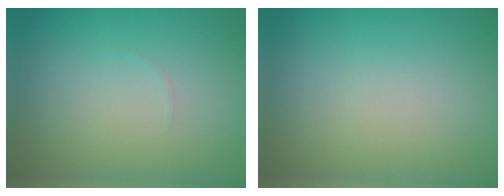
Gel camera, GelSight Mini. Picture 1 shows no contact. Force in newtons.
{"total": 0.0}